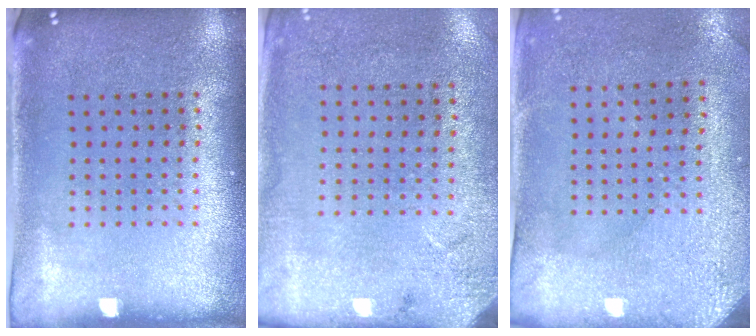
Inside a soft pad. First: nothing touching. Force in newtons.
{"total": 2.8, "press": 2.2, "slide": 1.6}
{"total": 3.0, "press": 2.5, "slide": 1.7}